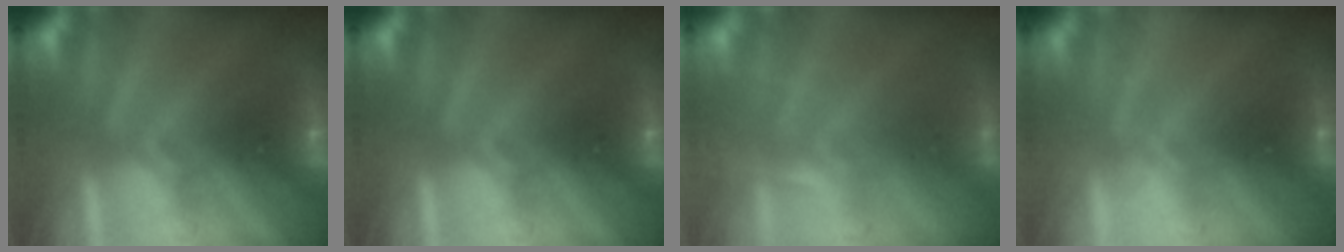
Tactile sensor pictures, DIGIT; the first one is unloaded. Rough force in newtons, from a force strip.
{"total": 0.0}
{"total": 2.3}
{"total": 3.6}